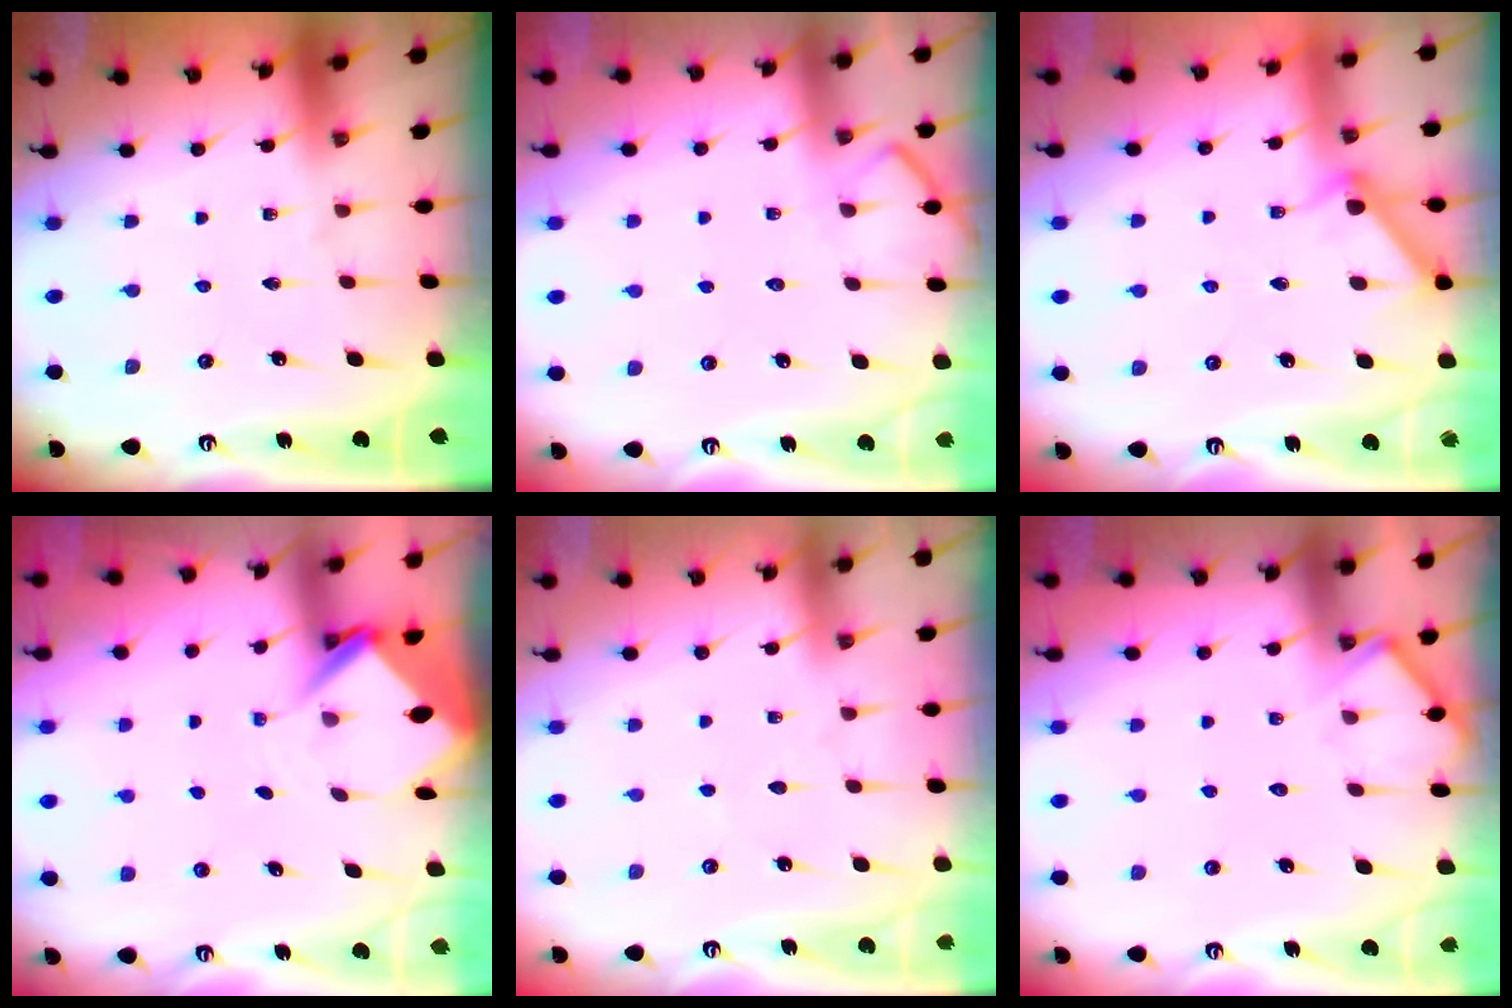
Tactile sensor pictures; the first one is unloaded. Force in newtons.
{"total": 6.7, "press": 6.7, "slide": 0.7}
{"total": 7.3, "press": 7.3, "slide": 0.5}
{"total": 4.4, "press": 4.4, "slide": 0.3}
{"total": 3.0, "press": 2.9, "slide": 0.4}
{"total": 6.5, "press": 6.5, "slide": 0.5}